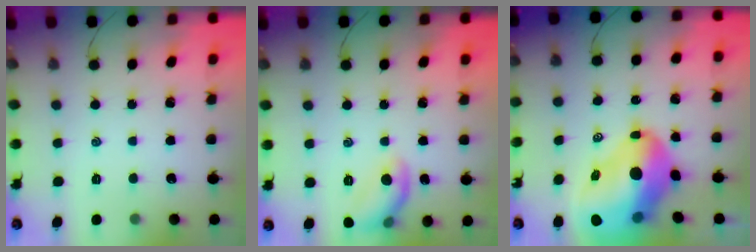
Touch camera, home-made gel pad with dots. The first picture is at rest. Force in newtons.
{"total": 8.9, "press": 8.8, "slide": 1.3}
{"total": 19.1, "press": 18.3, "slide": 5.6}